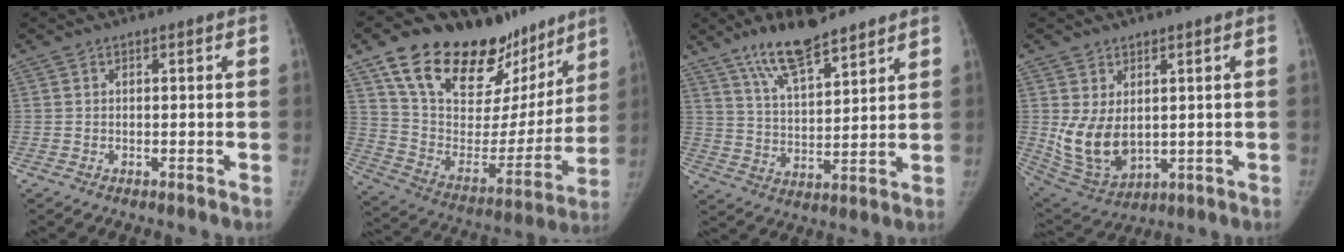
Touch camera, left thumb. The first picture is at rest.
{"total": 30.6, "force": [20.7, 15.4, 16.5], "torque": [-0.222, -0.060, 0.333]}
{"total": 12.7, "force": [9.4, 3.8, 7.7], "torque": [-0.118, -0.050, 0.172]}
{"total": 10.5, "force": [1.1, 7.1, 7.6], "torque": [-0.128, -0.020, 0.048]}